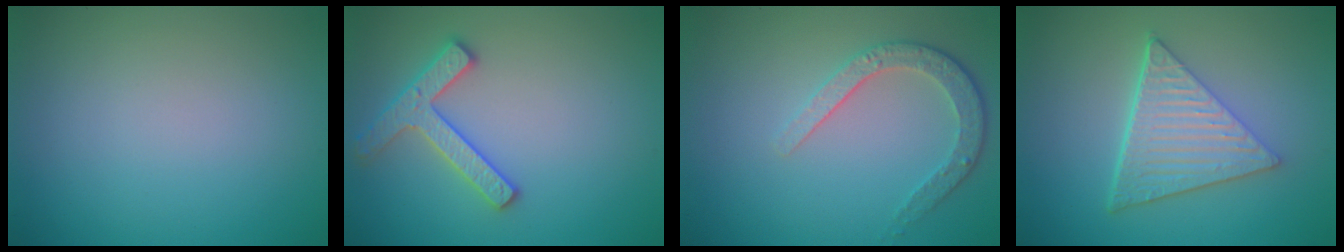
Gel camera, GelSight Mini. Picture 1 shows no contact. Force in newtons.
{"total": 2.8, "press": 2.8, "slide": 0.3}
{"total": 2.9, "press": 2.5, "slide": 1.6}
{"total": 6.3, "press": 4.4, "slide": 4.4}